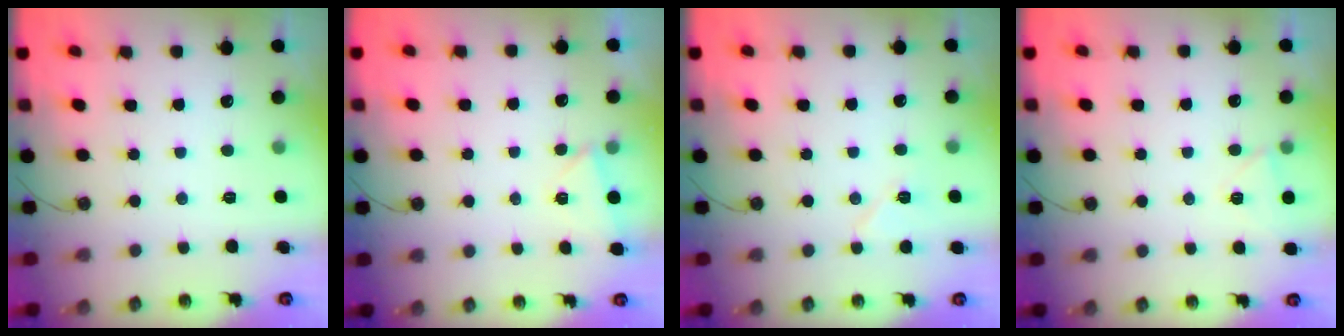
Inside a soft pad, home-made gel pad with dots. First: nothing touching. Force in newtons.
{"total": 2.8, "press": 1.9, "slide": 2.1}
{"total": 6.6, "press": 6.4, "slide": 1.7}
{"total": 4.3, "press": 4.1, "slide": 1.3}